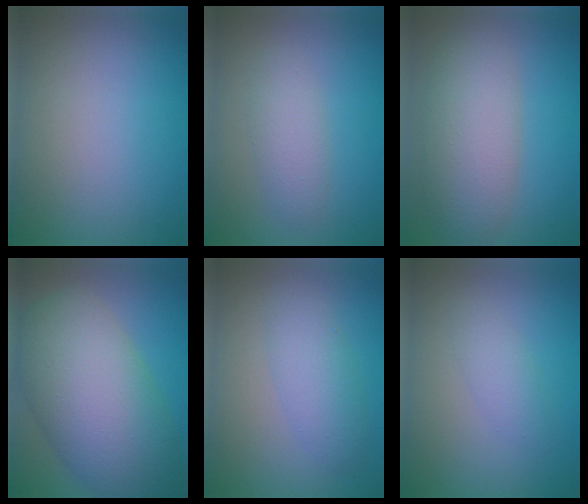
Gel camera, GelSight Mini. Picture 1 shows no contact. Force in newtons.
{"total": 2.5, "press": 2.5, "slide": 0.1}
{"total": 6.3, "press": 6.3, "slide": 0.4}
{"total": 12.7, "press": 12.7, "slide": 0.5}
{"total": 2.9, "press": 2.9, "slide": 0.1}
{"total": 1.7, "press": 1.7, "slide": 0.1}